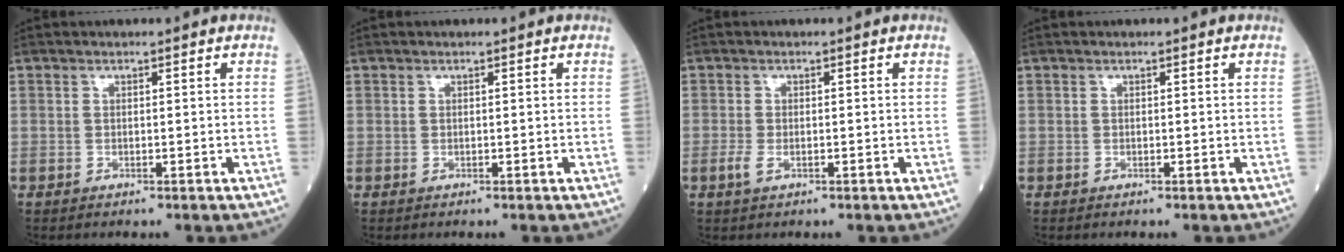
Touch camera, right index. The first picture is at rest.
{"total": 0.0}
{"total": 1.9, "force": [-0.7, 0.8, 1.5], "torque": [-0.039, -0.002, -0.014]}
{"total": 0.0}